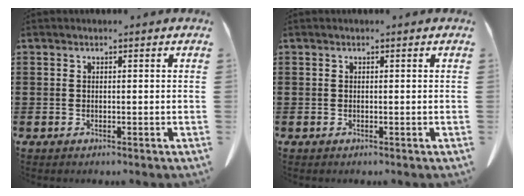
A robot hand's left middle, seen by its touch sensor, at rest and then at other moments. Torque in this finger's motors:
{"motor_torque": [0.00, -2.14, 0.04, 0.00]}